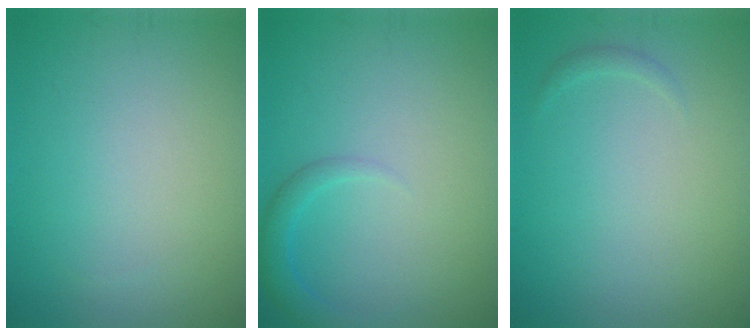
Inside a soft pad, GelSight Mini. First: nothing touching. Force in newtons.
{"total": 1.8, "press": 1.8, "slide": 0.2}
{"total": 0.5, "press": 0.5, "slide": 0.0}